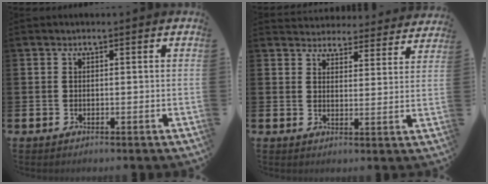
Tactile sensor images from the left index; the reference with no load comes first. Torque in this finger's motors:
{"motor_torque": [0.57, -1.57, 0.28, -0.01]}